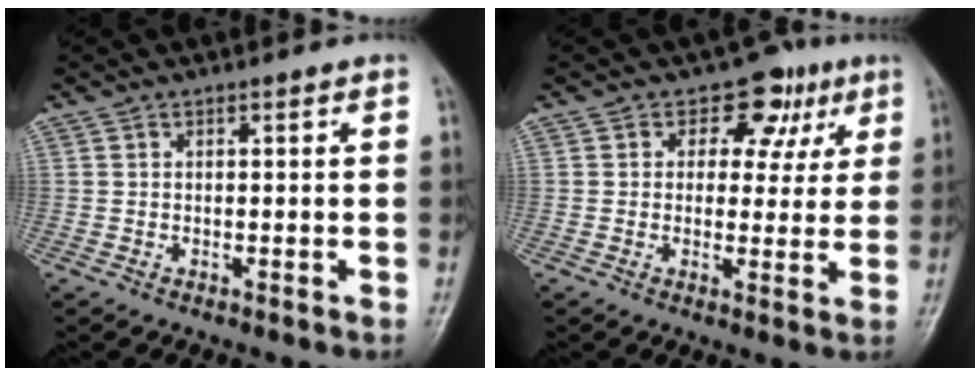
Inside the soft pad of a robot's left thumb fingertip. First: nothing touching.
{"total": 8.3, "force": [3.6, 6.2, 4.2], "torque": [-0.002, -0.003, 0.042]}